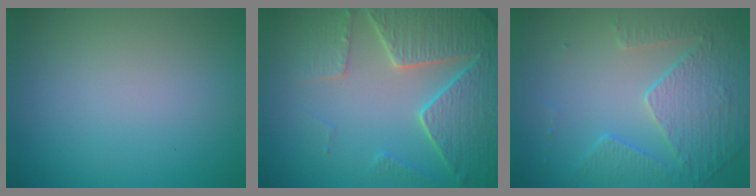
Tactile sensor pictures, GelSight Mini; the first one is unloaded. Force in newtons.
{"total": 6.7, "press": 5.4, "slide": 4.0}
{"total": 4.7, "press": 3.5, "slide": 3.1}